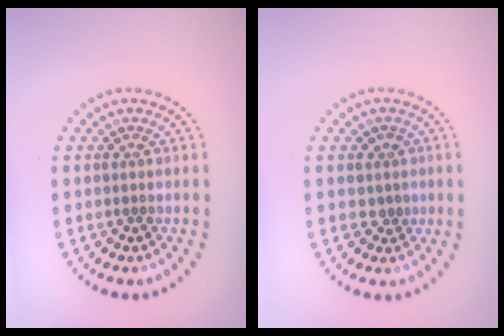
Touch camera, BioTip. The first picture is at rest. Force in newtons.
{"total": 1.2, "press": 1.0, "slide": 0.7}